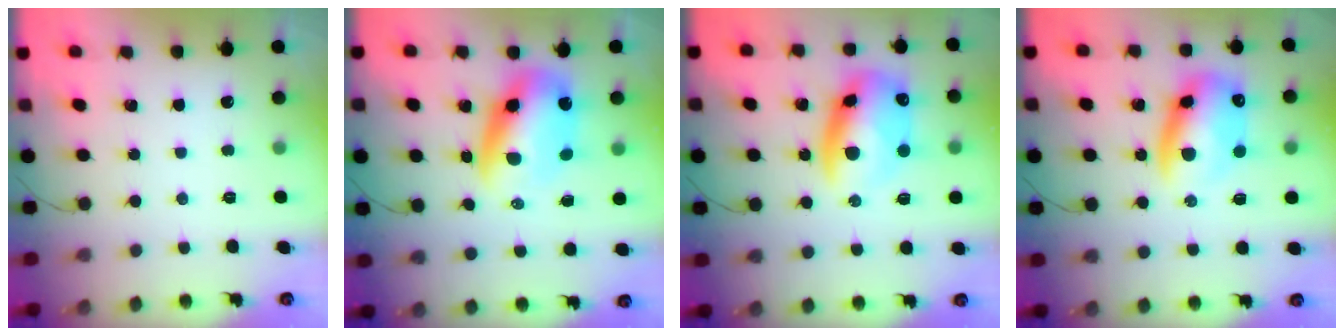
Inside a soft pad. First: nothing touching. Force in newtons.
{"total": 11.4, "press": 10.9, "slide": 3.3}
{"total": 13.7, "press": 13.4, "slide": 2.9}
{"total": 13.0, "press": 12.5, "slide": 3.4}